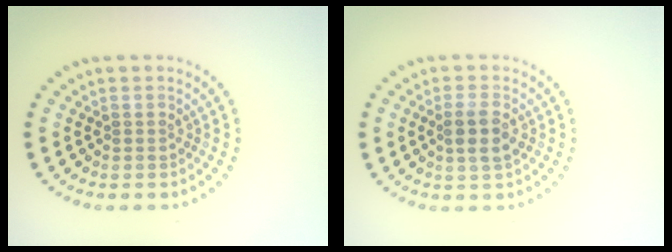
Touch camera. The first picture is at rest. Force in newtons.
{"total": 2.3, "press": 2.2, "slide": 0.8}